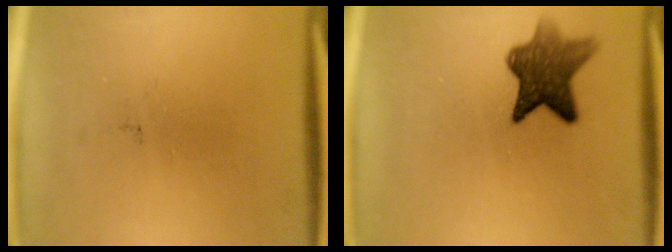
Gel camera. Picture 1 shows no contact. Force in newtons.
{"total": 8.3}